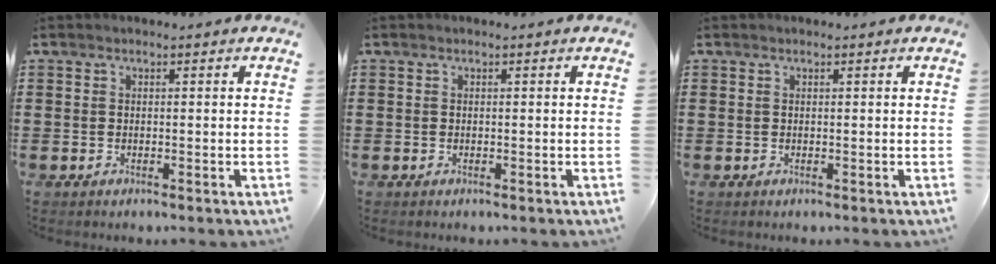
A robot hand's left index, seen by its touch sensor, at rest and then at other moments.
{"total": 0.0}
{"total": 0.0}